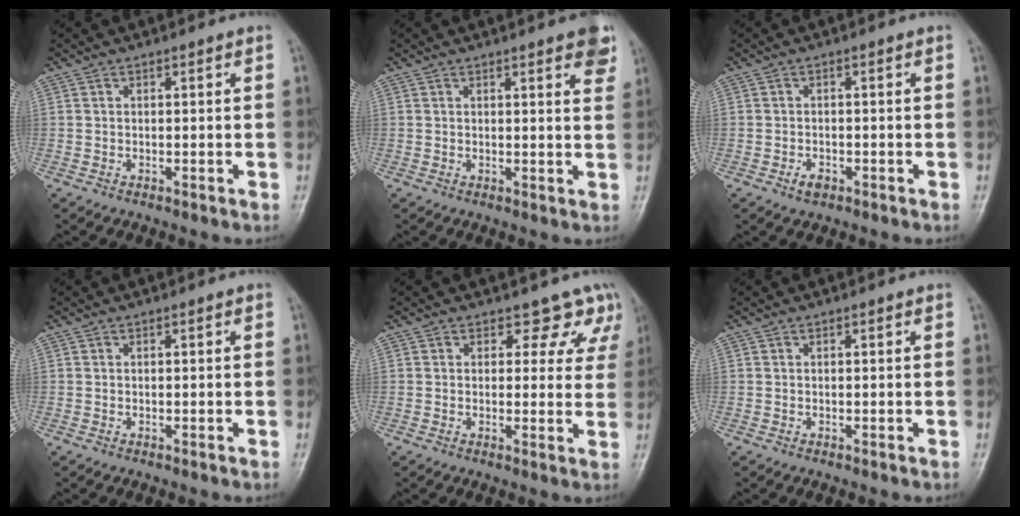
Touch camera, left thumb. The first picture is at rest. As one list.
[{"total": 6.3, "force": [4.0, 1.6, 4.7], "torque": [-0.040, -0.011, 0.042]}, {"total": 2.0, "force": [-1.0, 1.2, 1.1], "torque": [-0.018, 0.003, -0.015]}, {"total": 0.0}, {"total": 6.5, "force": [5.1, 3.9, 1.0], "torque": [0.034, -0.025, 0.039]}, {"total": 0.0}]